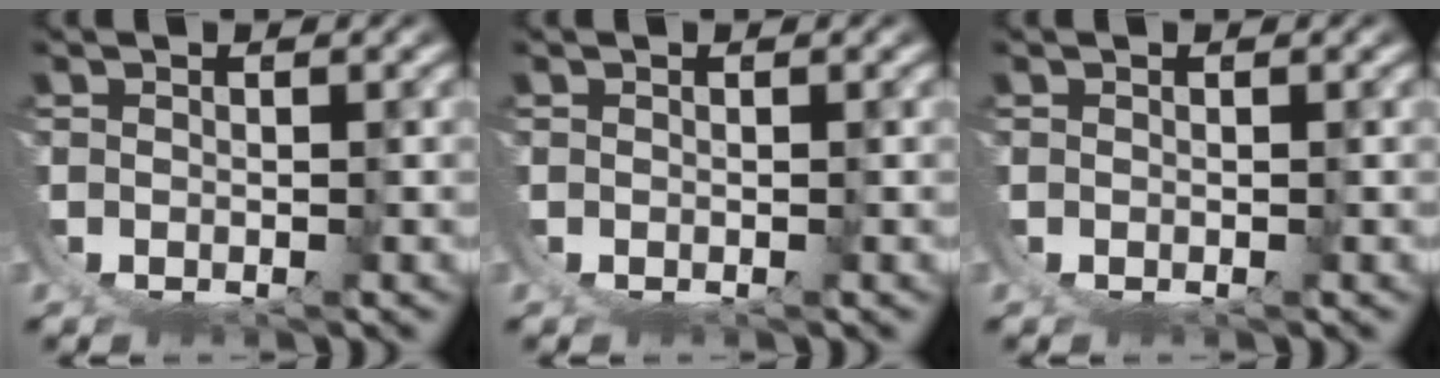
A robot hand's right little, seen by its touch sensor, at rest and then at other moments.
{"total": 0.0}
{"total": 0.0}